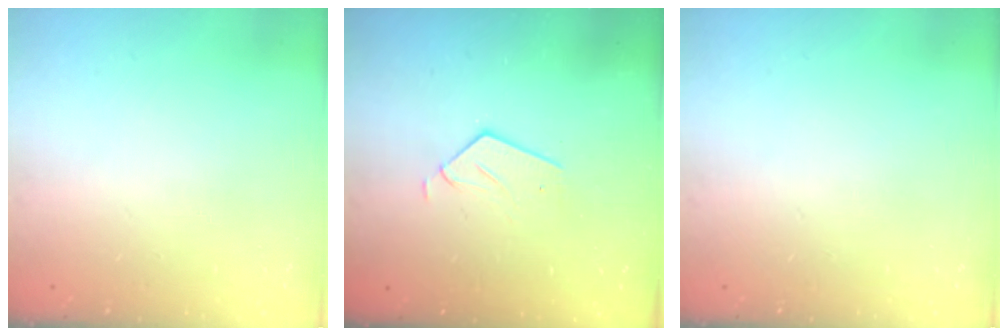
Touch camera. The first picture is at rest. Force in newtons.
{"total": 3.2, "press": 3.2, "slide": 0.2}
{"total": 0.0}